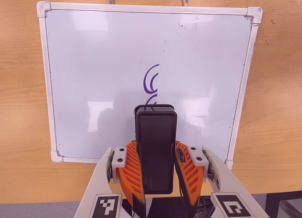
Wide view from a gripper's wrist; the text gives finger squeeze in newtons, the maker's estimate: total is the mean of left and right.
{"total": 10.1, "left": 8.3, "right": 11.8}